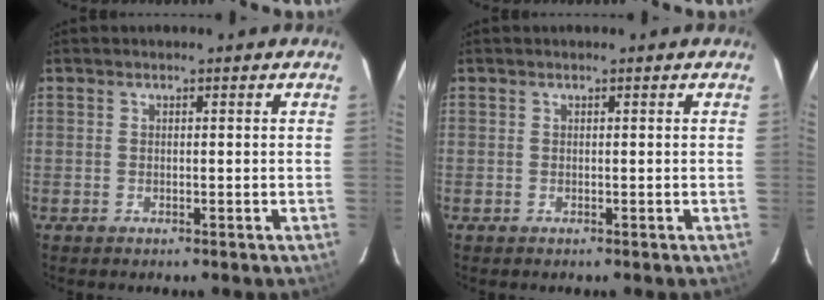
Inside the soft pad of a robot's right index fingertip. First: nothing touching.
{"total": 0.0}